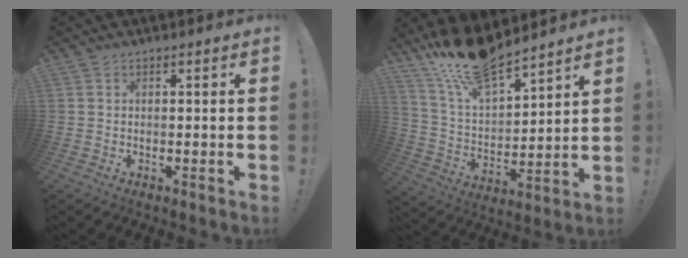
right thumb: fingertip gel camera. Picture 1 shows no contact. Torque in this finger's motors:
{"motor_torque": [-1.31, 1.83, 0.84, 0.65, 0.05]}